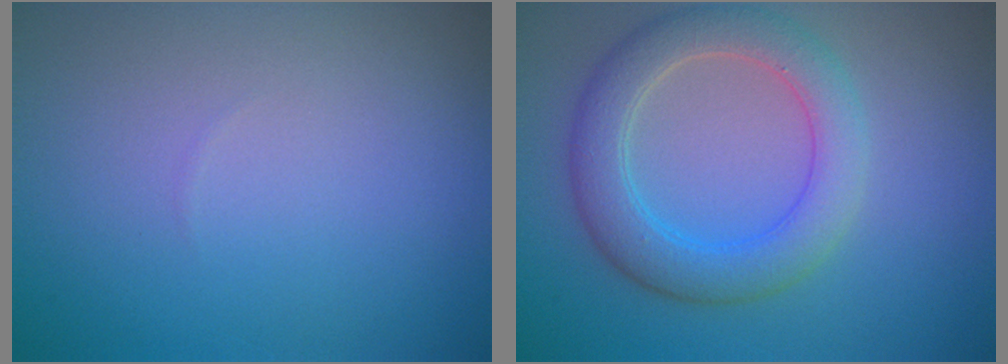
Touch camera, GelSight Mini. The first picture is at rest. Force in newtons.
{"total": 4.8, "press": 4.7, "slide": 0.3}